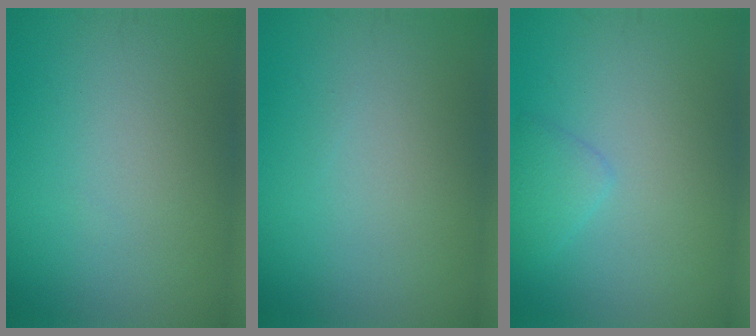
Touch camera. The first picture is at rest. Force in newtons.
{"total": 0.0}
{"total": 1.5, "press": 1.5, "slide": 0.1}